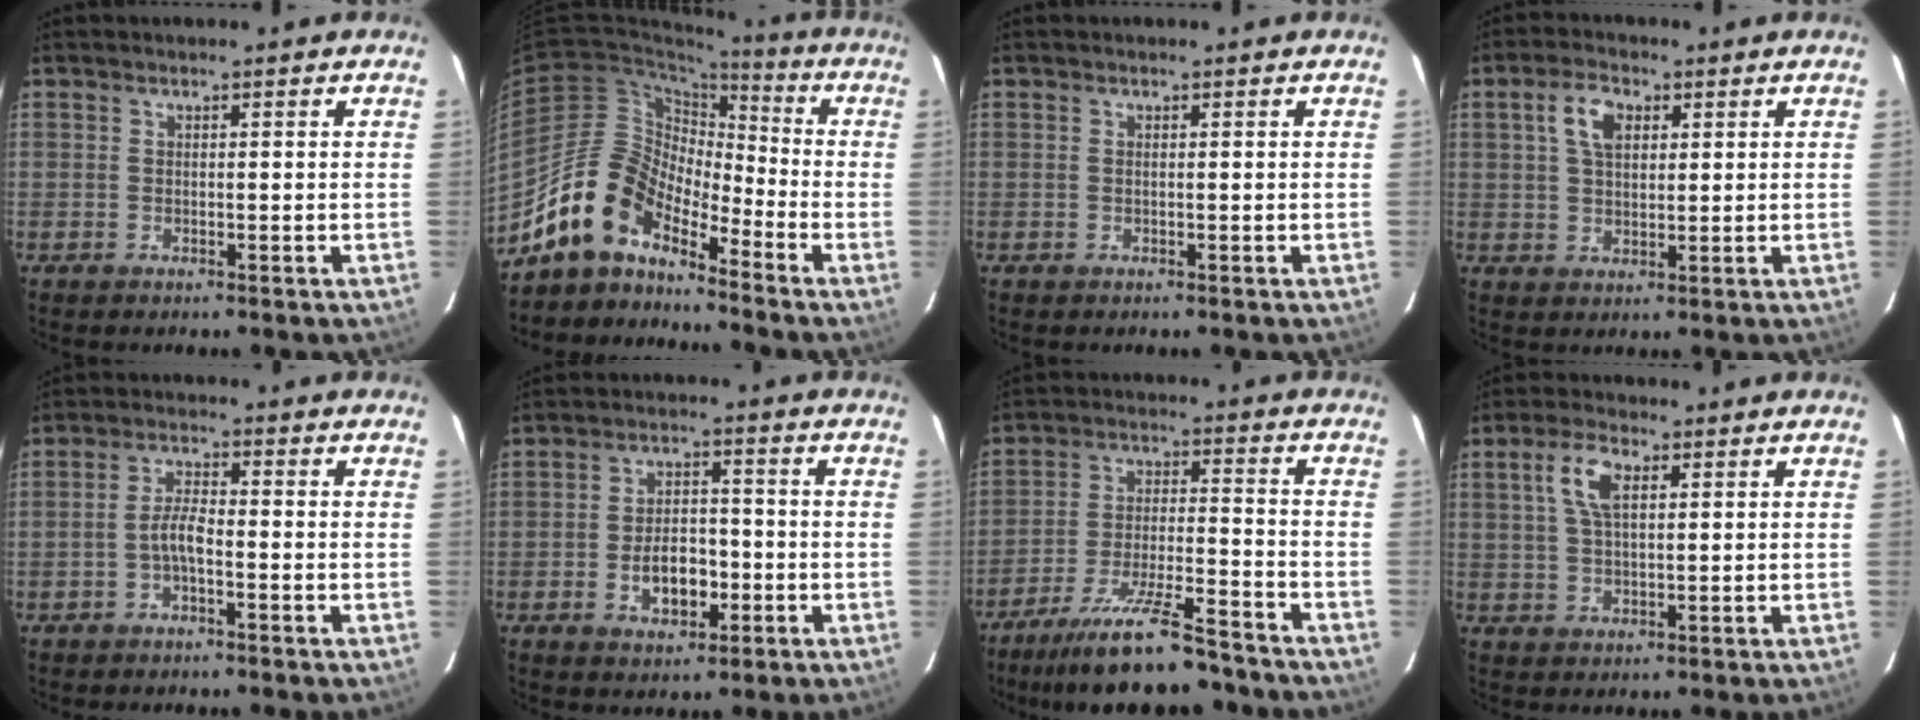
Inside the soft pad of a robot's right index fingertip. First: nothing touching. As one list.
[{"total": 12.1, "force": [-10.1, 5.1, 4.5], "torque": [-0.082, 0.024, -0.199]}, {"total": 0.0}, {"total": 5.7, "force": [2.1, 3.3, 4.2], "torque": [-0.079, 0.015, 0.040]}, {"total": 3.3, "force": [-1.6, 0.7, 2.8], "torque": [-0.061, 0.009, -0.033]}, {"total": 7.5, "force": [-2.5, 4.4, 5.5], "torque": [-0.106, 0.012, -0.033]}, {"total": 16.7, "force": [-14.2, 2.8, 8.3], "torque": [-0.170, -0.020, -0.224]}, {"total": 6.1, "force": [2.2, 2.7, 5.0], "torque": [-0.099, 0.012, 0.043]}]